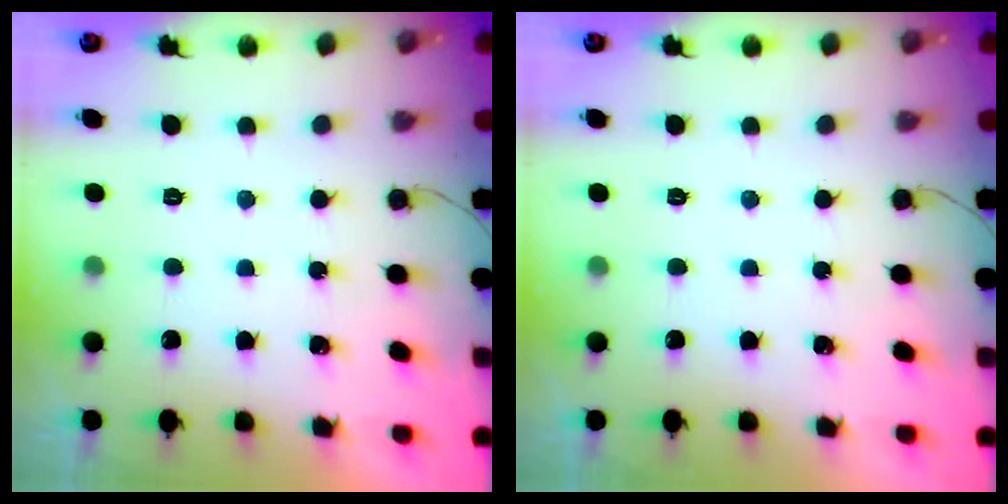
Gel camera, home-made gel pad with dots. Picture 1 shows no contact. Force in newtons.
{"total": 0.0}